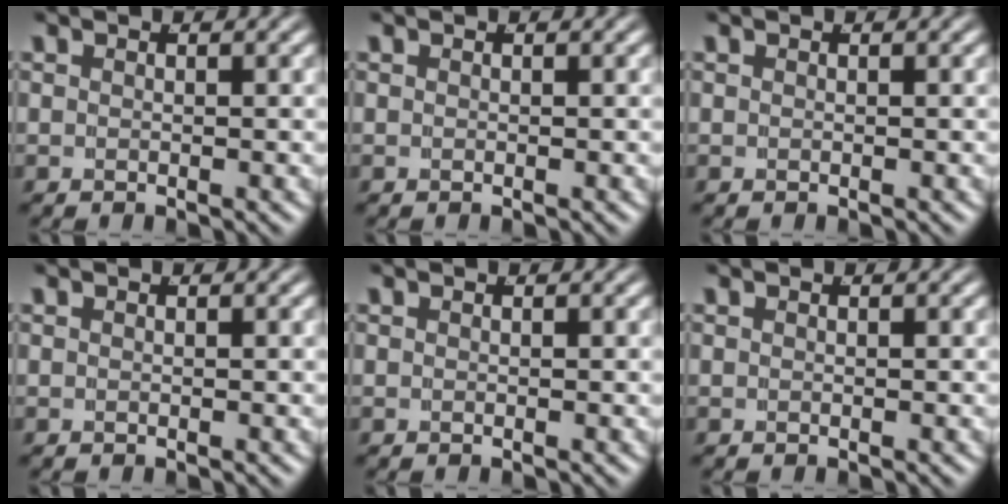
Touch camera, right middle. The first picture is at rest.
{"total": 0.0}
{"total": 1.3, "force": [-0.2, -1.2, -0.3], "torque": [0.017, -0.010, 0.008]}
{"total": 0.0}
{"total": 0.0}
{"total": 0.0}